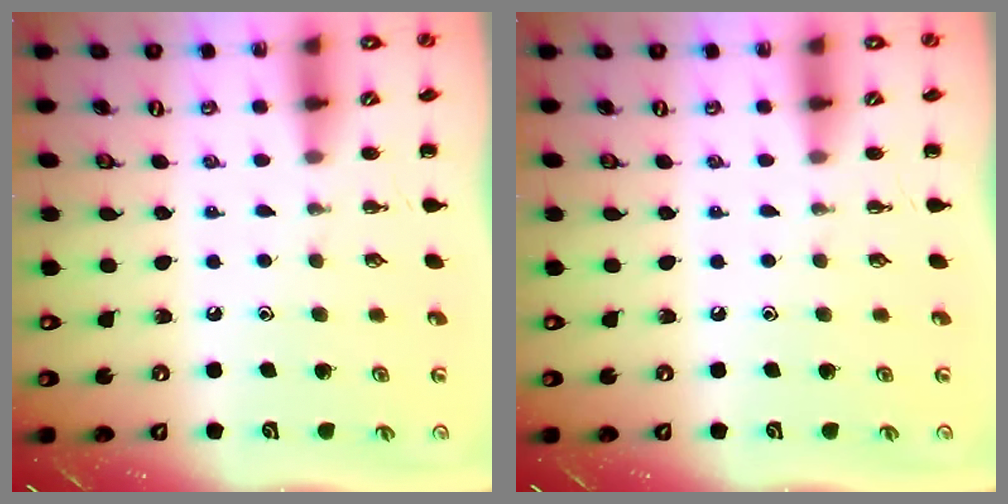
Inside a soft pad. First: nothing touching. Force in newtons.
{"total": 0.0}